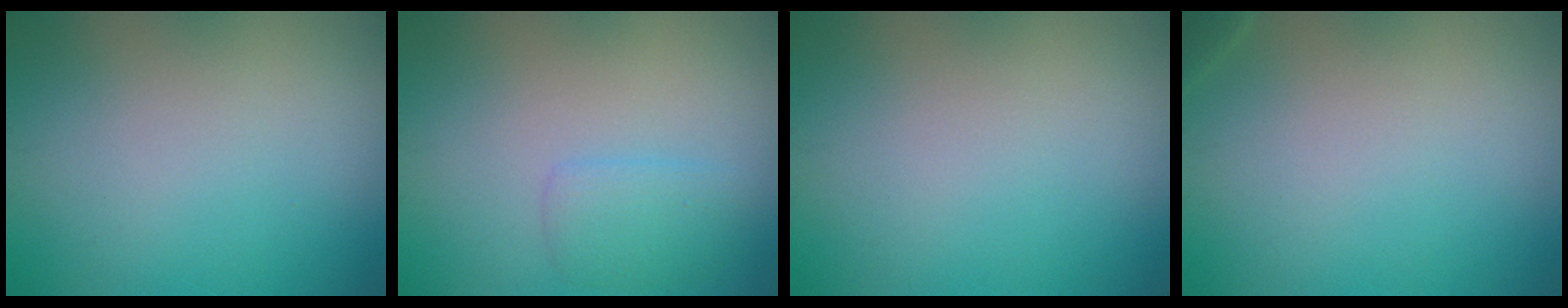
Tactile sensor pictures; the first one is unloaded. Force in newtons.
{"total": 1.9, "press": 1.9, "slide": 0.1}
{"total": 0.0}
{"total": 0.7, "press": 0.7, "slide": 0.0}